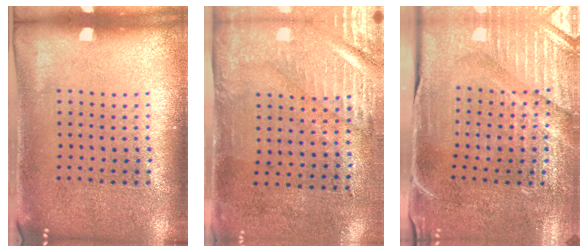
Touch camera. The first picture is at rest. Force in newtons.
{"total": 3.0, "press": 2.4, "slide": 1.6}
{"total": 3.9, "press": 3.9, "slide": 0.4}